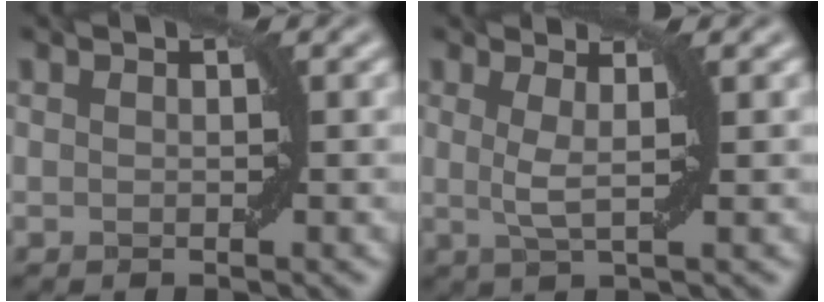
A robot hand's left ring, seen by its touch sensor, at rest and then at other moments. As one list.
[{"total": 2.0, "force": [0.5, 0.1, 1.9], "torque": [-0.039, -0.005, 0.008]}]